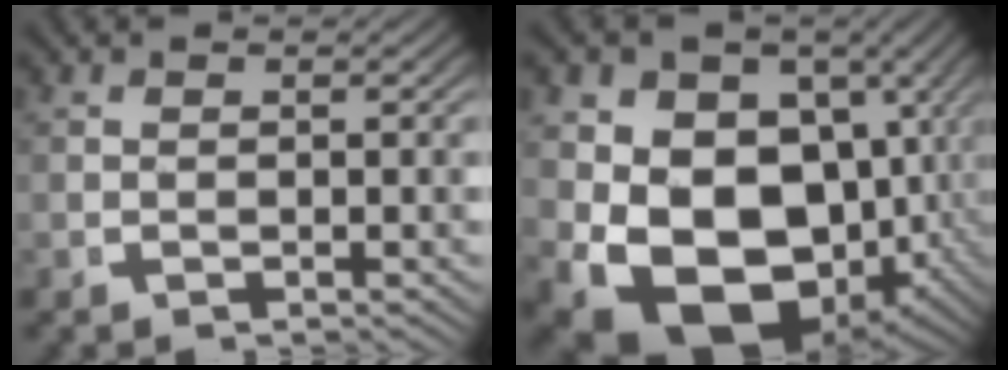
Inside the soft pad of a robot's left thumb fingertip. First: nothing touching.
{"total": 20.5, "force": [-3.4, 15.1, 13.6], "torque": [-0.269, -0.095, -0.024]}